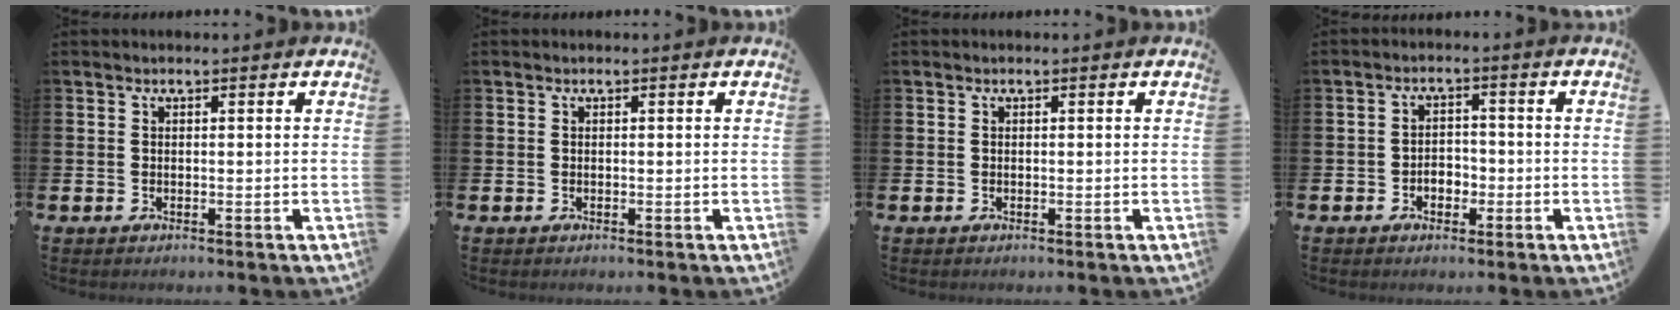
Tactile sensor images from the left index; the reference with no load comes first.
{"total": 0.0}
{"total": 0.0}
{"total": 2.4, "force": [-1.1, 1.7, 1.2], "torque": [-0.023, 0.005, -0.026]}